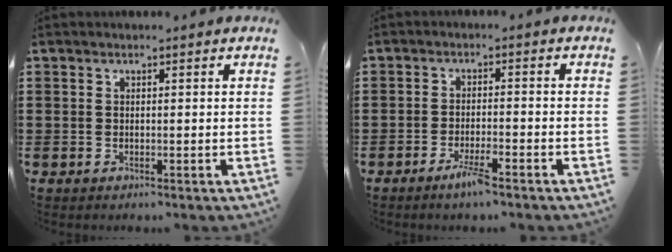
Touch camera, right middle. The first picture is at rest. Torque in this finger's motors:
{"motor_torque": [2.14, 0.00, 0.16, 0.09]}